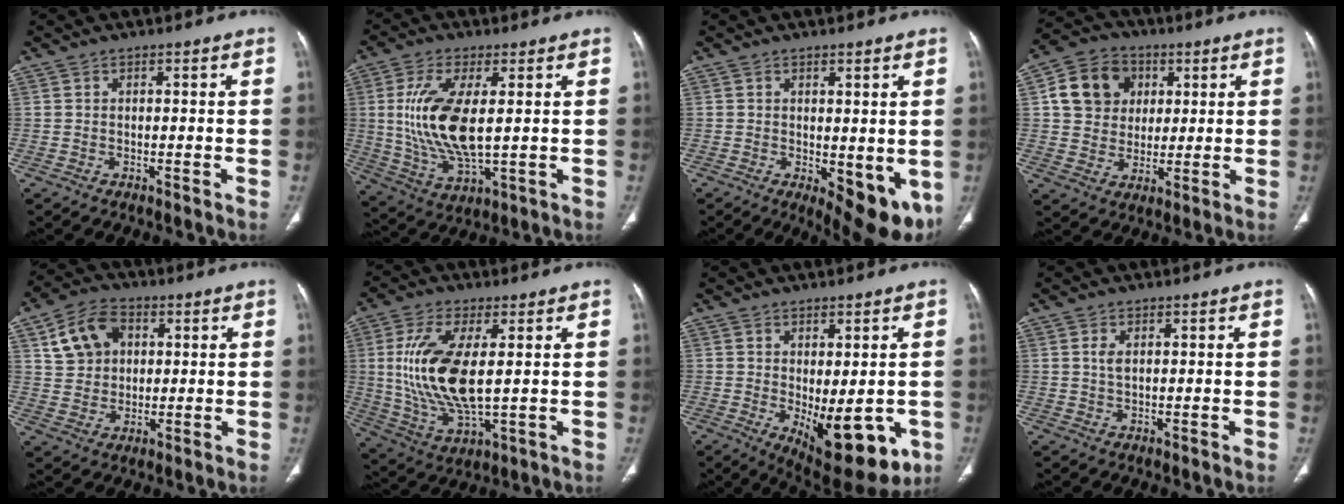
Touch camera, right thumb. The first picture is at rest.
{"total": 14.1, "force": [1.6, 5.6, 12.8], "torque": [-0.272, -0.020, 0.039]}
{"total": 10.0, "force": [-1.5, 4.3, 8.9], "torque": [-0.097, -0.023, -0.006]}
{"total": 12.1, "force": [3.2, 10.4, 5.2], "torque": [-0.069, 0.000, 0.052]}
{"total": 10.0, "force": [3.2, 7.8, 5.4], "torque": [-0.076, 0.004, 0.058]}
{"total": 15.3, "force": [1.8, 6.2, 13.9], "torque": [-0.295, -0.019, 0.043]}
{"total": 14.8, "force": [-3.7, 6.5, 12.7], "torque": [-0.154, -0.018, -0.030]}
{"total": 1.6, "force": [0.5, 0.7, 1.3], "torque": [-0.030, 0.000, 0.012]}